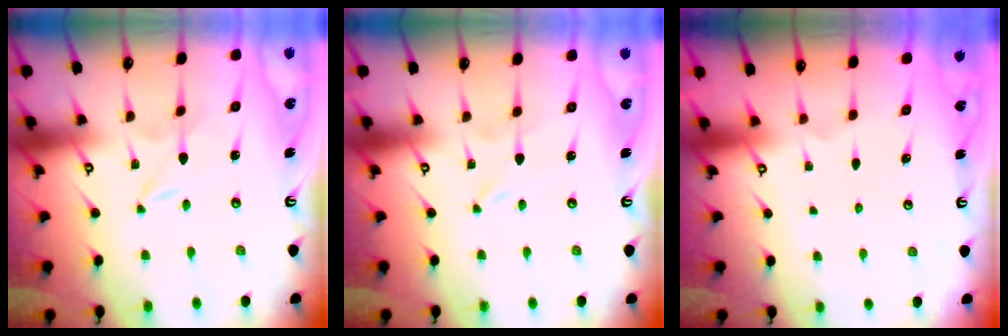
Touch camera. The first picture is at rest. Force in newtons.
{"total": 0.0}
{"total": 0.0}